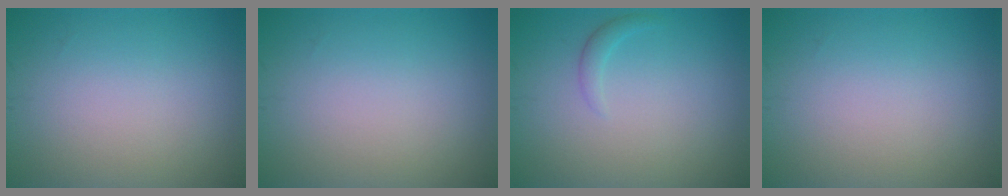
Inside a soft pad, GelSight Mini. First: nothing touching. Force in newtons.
{"total": 0.0}
{"total": 1.0, "press": 1.0, "slide": 0.0}
{"total": 0.0}